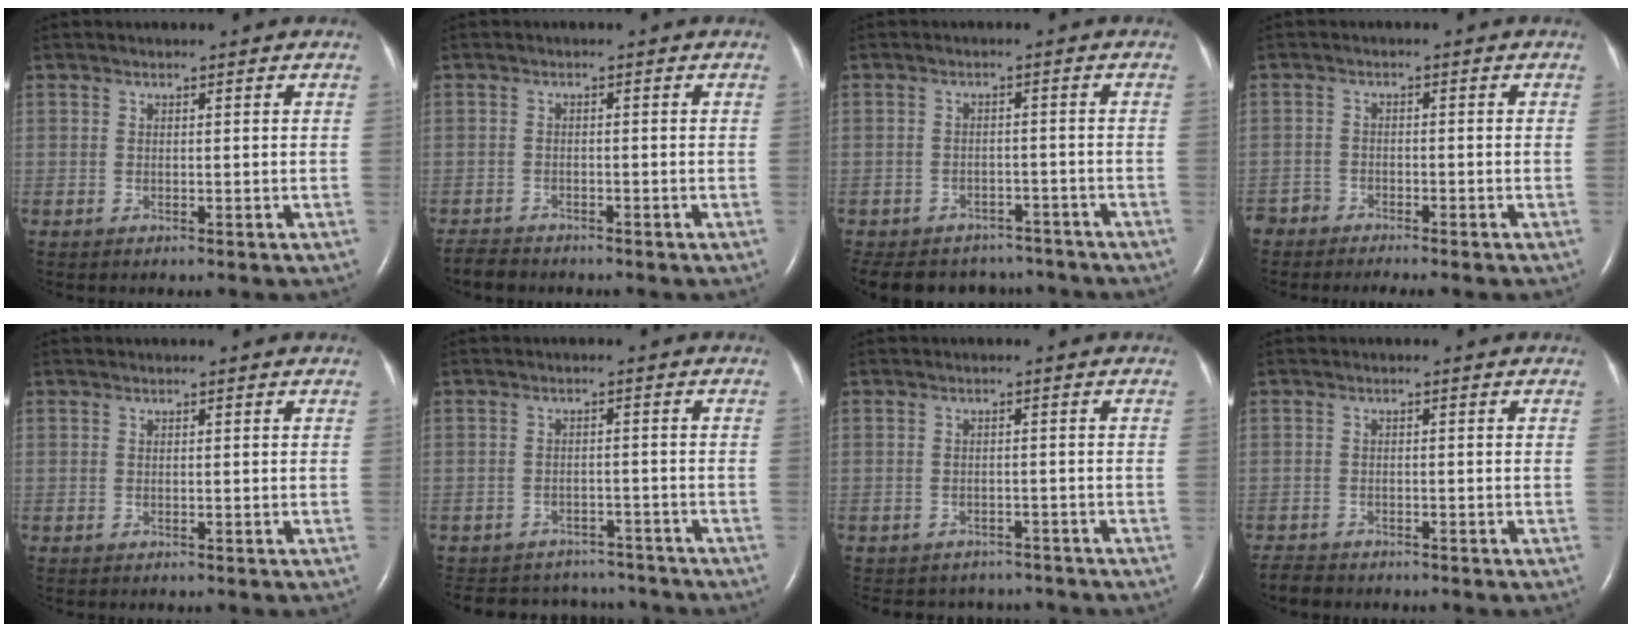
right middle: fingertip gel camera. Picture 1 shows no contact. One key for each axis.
{"total": 2.8, "fx": -2.7, "fy": 0.8, "fz": 0.3, "tx": -0.010, "ty": -0.009, "tz": -0.046}
{"total": 12.5, "fx": -10.8, "fy": 5.6, "fz": 2.8, "tx": -0.059, "ty": 0.010, "tz": -0.130}
{"total": 4.1, "fx": -3.9, "fy": 0.8, "fz": 0.9, "tx": -0.006, "ty": -0.010, "tz": -0.067}
{"total": 0.0}
{"total": 12.3, "fx": -11.3, "fy": 4.4, "fz": 2.1, "tx": -0.047, "ty": 0.018, "tz": -0.140}
{"total": 7.1, "fx": -6.5, "fy": 2.8, "fz": 0.5, "tx": -0.011, "ty": 0.009, "tz": -0.075}
{"total": 2.8, "fx": -2.6, "fy": 0.9, "fz": 0.3, "tx": -0.011, "ty": -0.008, "tz": -0.044}